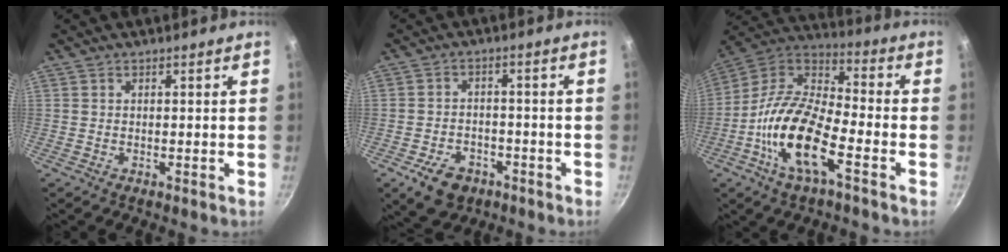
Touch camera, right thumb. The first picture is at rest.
{"total": 8.1, "force": [-4.4, 5.5, 3.9], "torque": [-0.046, 0.029, -0.060]}
{"total": 17.2, "force": [-6.6, 6.8, 14.4], "torque": [-0.269, 0.046, -0.148]}